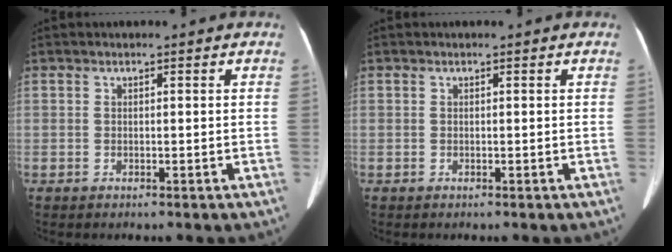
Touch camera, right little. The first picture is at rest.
{"total": 0.0}